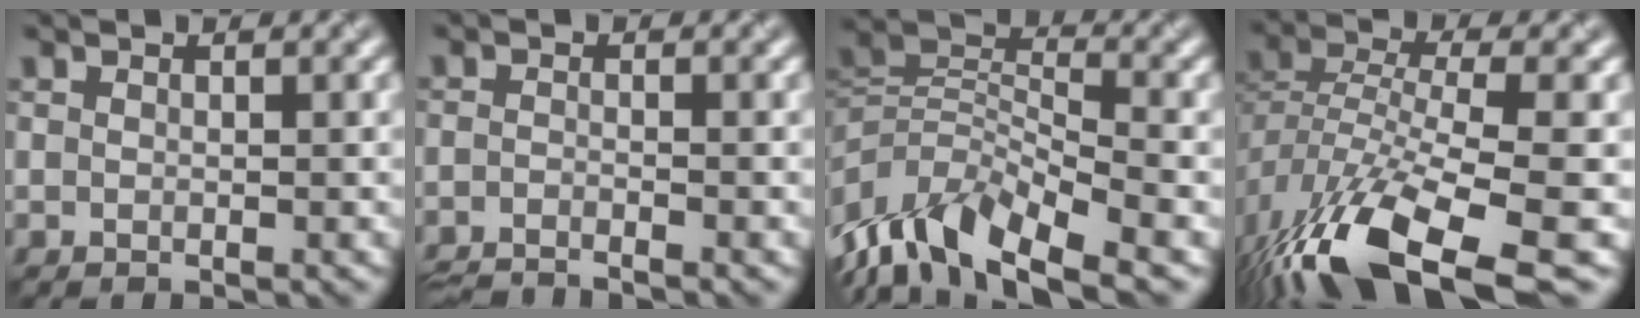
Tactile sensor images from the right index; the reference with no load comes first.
{"total": 3.2, "force": [-3.0, 0.2, 1.1], "torque": [-0.028, -0.011, -0.063]}
{"total": 8.2, "force": [-3.6, 3.5, 6.5], "torque": [-0.116, 0.011, -0.081]}
{"total": 10.9, "force": [-6.3, 4.1, 7.9], "torque": [-0.164, -0.010, -0.116]}